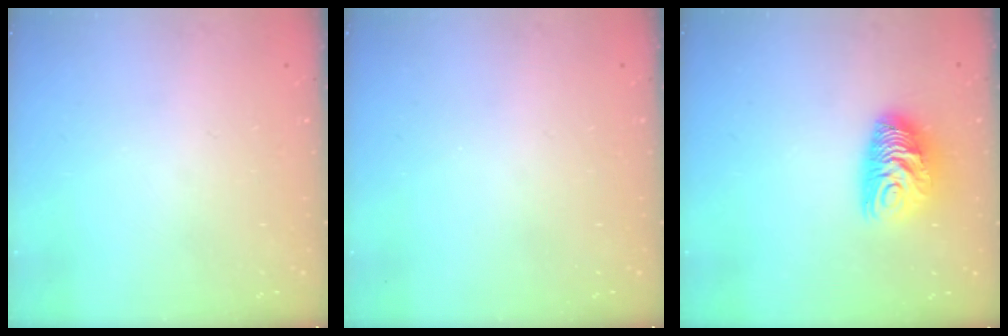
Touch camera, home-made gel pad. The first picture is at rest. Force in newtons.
{"total": 0.0}
{"total": 10.2, "press": 10.2, "slide": 0.3}